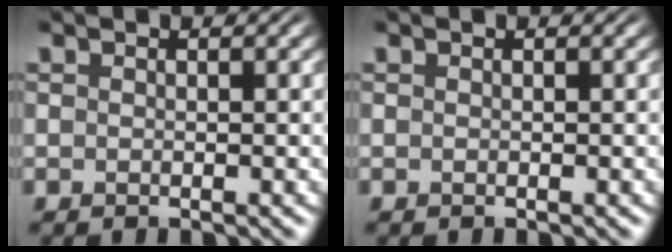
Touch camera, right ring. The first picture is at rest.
{"total": 0.0}